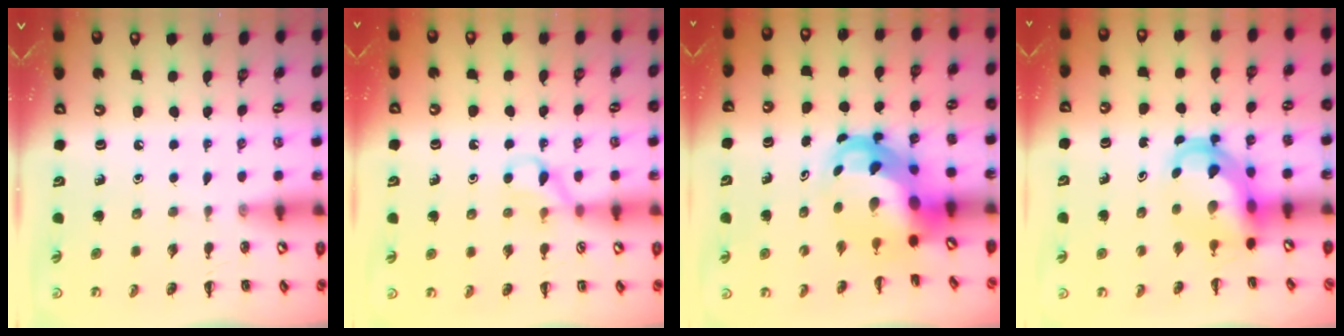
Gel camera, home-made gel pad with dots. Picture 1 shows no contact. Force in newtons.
{"total": 6.0, "press": 5.7, "slide": 1.8}
{"total": 7.4, "press": 7.1, "slide": 1.9}
{"total": 6.2, "press": 6.1, "slide": 1.4}